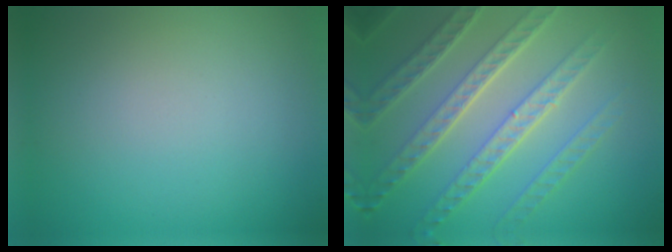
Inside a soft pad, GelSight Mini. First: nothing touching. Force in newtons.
{"total": 7.9, "press": 5.7, "slide": 5.5}